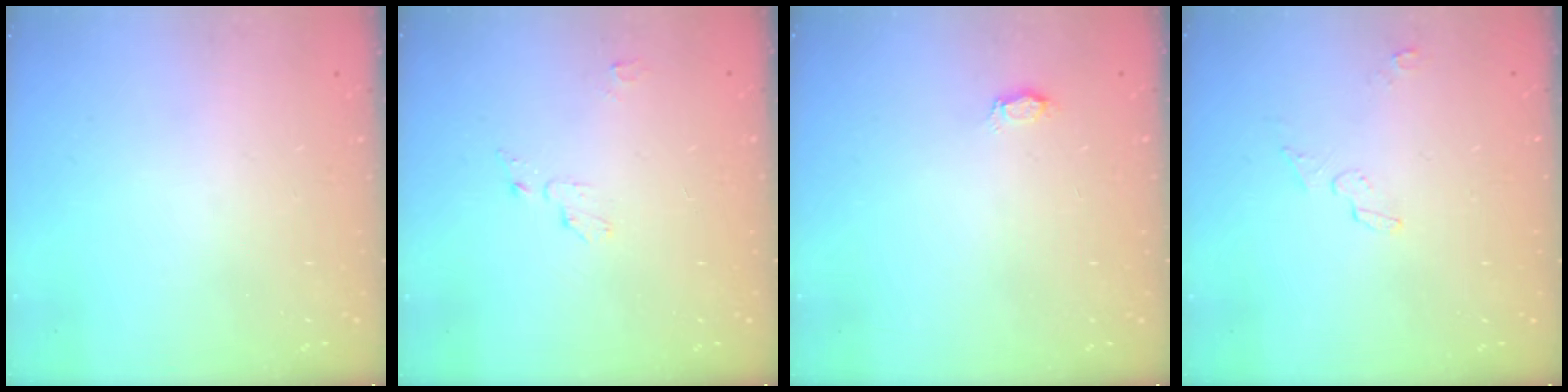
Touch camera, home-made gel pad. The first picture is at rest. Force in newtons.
{"total": 3.6, "press": 3.6, "slide": 0.4}
{"total": 3.1, "press": 3.1, "slide": 0.3}
{"total": 4.0, "press": 3.8, "slide": 1.3}